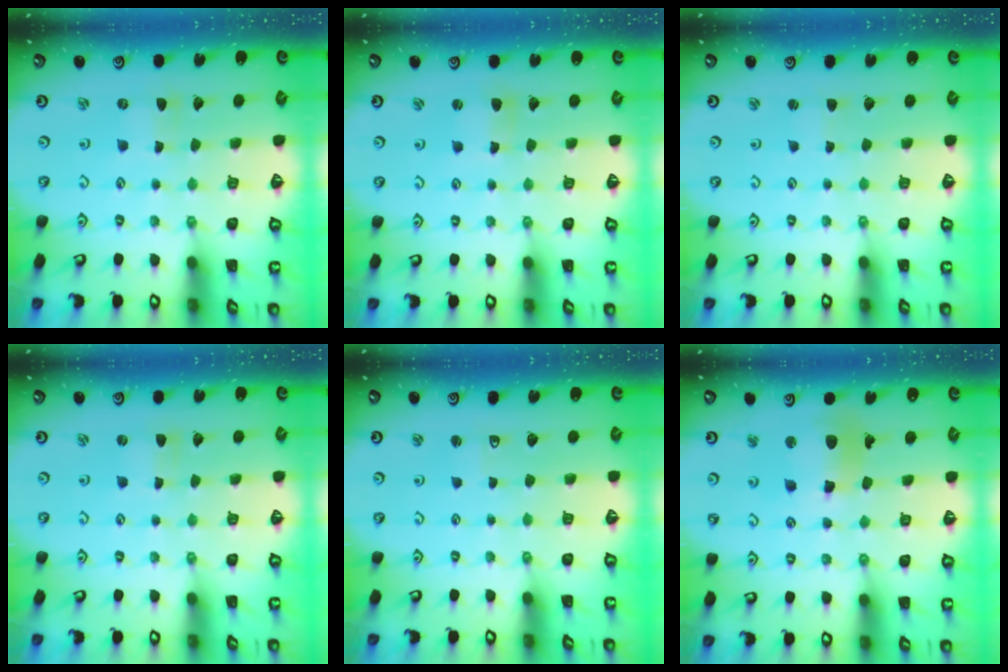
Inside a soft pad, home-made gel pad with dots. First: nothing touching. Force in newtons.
{"total": 2.5, "press": 2.5, "slide": 0.3}
{"total": 1.6, "press": 1.6, "slide": 0.1}
{"total": 0.0}
{"total": 2.2, "press": 2.1, "slide": 0.6}
{"total": 12.7, "press": 12.6, "slide": 1.7}